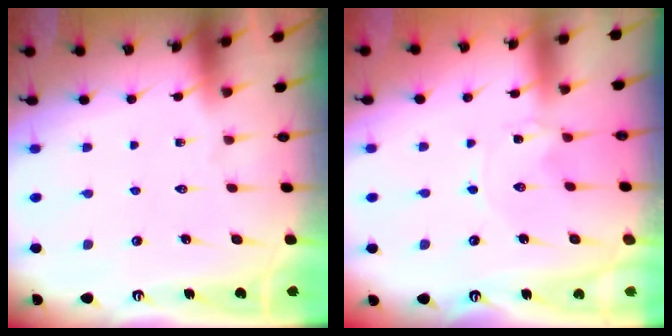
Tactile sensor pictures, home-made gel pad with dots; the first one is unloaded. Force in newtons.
{"total": 0.0}